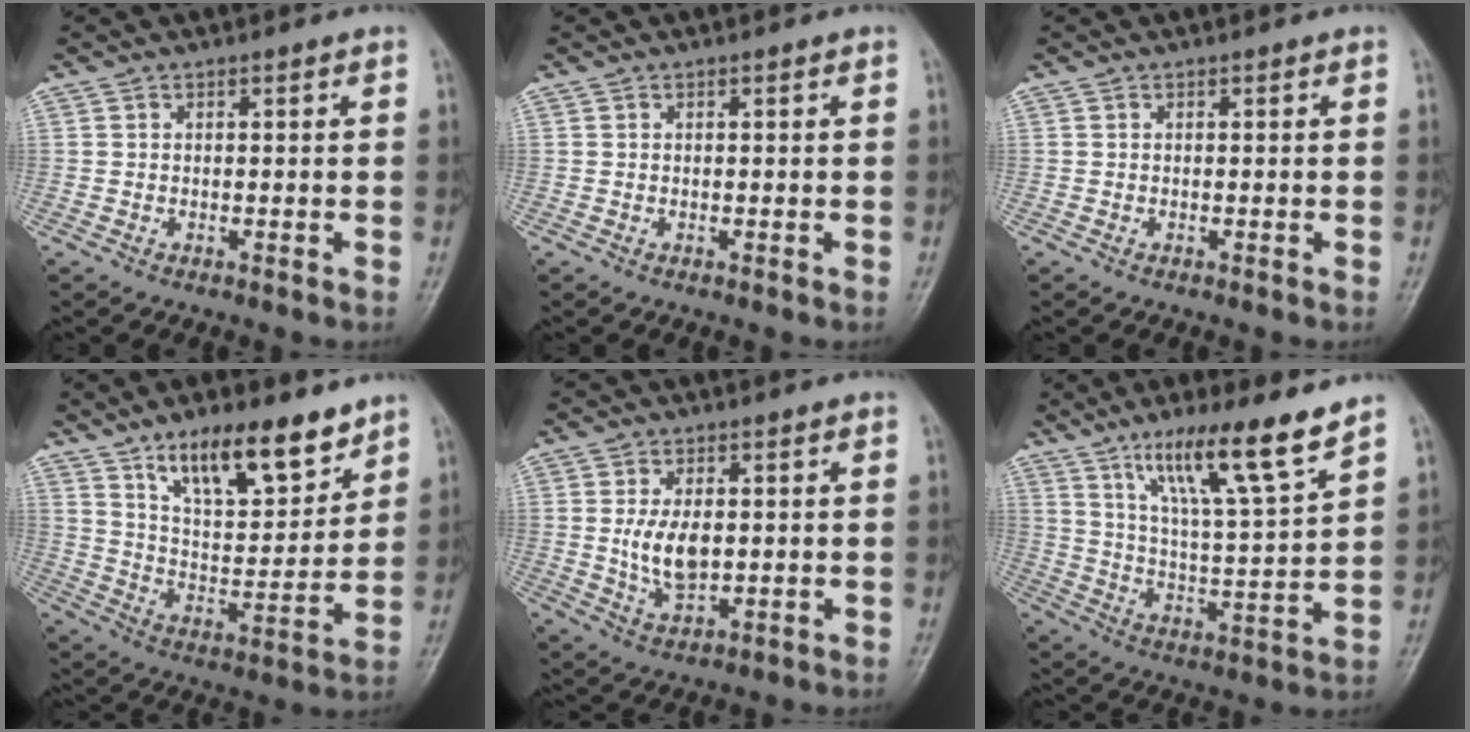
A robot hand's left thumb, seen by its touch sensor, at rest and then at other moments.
{"total": 0.0}
{"total": 0.0}
{"total": 15.9, "force": [10.8, 5.6, 10.2], "torque": [-0.133, -0.065, 0.193]}
{"total": 7.4, "force": [0.5, 4.1, 6.1], "torque": [-0.107, -0.010, 0.016]}
{"total": 15.0, "force": [10.1, 1.4, 11.0], "torque": [-0.180, -0.056, 0.181]}